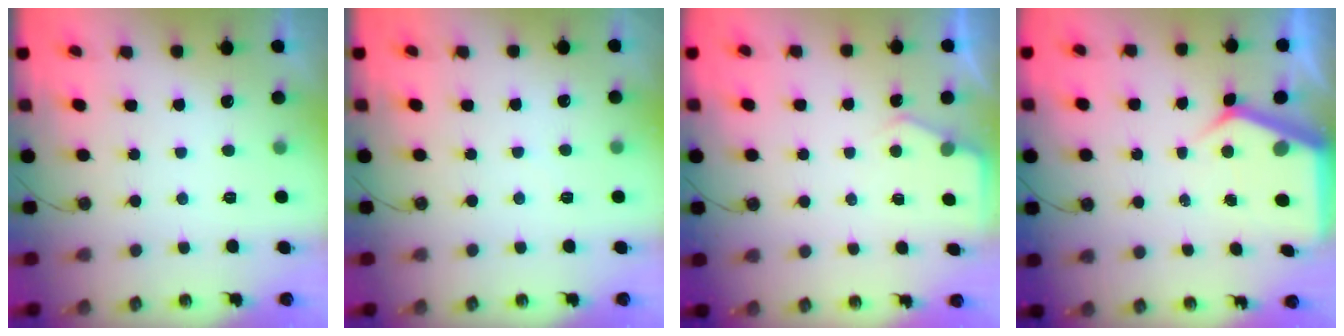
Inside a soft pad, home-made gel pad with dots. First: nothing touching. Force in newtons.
{"total": 2.5, "press": 2.4, "slide": 0.4}
{"total": 3.2, "press": 3.1, "slide": 0.5}
{"total": 5.7, "press": 5.7, "slide": 0.6}